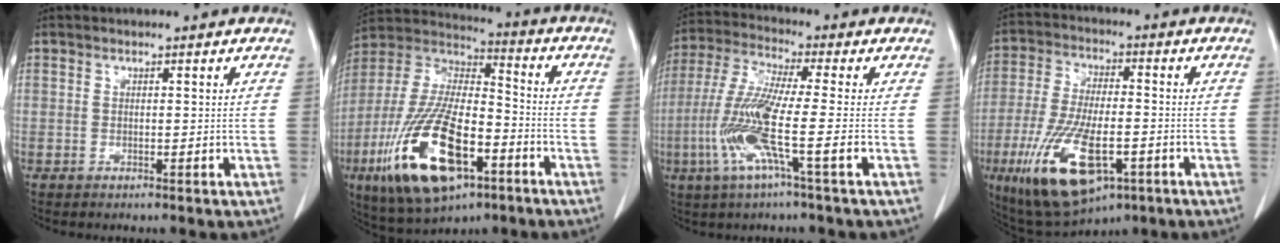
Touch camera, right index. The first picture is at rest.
{"total": 21.5, "force": [-9.0, 8.0, 17.9], "torque": [-0.389, -0.023, -0.157]}
{"total": 11.7, "force": [-3.2, -0.2, 11.2], "torque": [-0.240, -0.013, -0.072]}
{"total": 16.2, "force": [-6.7, 6.0, 13.5], "torque": [-0.271, -0.019, -0.105]}